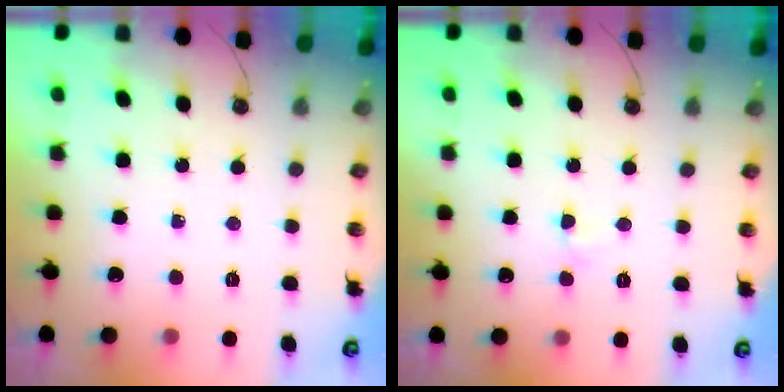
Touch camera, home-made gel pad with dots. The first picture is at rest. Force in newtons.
{"total": 2.8, "press": 2.7, "slide": 0.5}